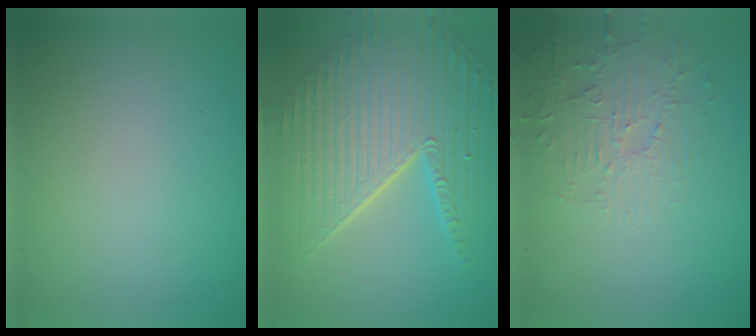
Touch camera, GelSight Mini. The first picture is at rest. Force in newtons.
{"total": 10.5, "press": 7.2, "slide": 7.6}
{"total": 3.7, "press": 3.6, "slide": 0.7}